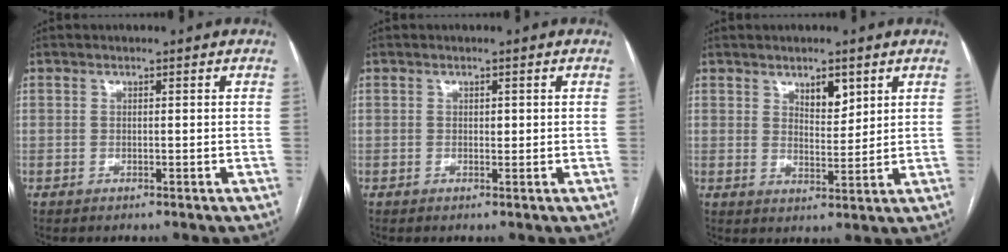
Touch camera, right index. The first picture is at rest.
{"total": 0.7, "force": [0.1, 0.5, 0.5], "torque": [-0.006, 0.000, 0.002]}
{"total": 4.4, "force": [2.6, 1.8, 3.0], "torque": [-0.048, -0.004, 0.046]}